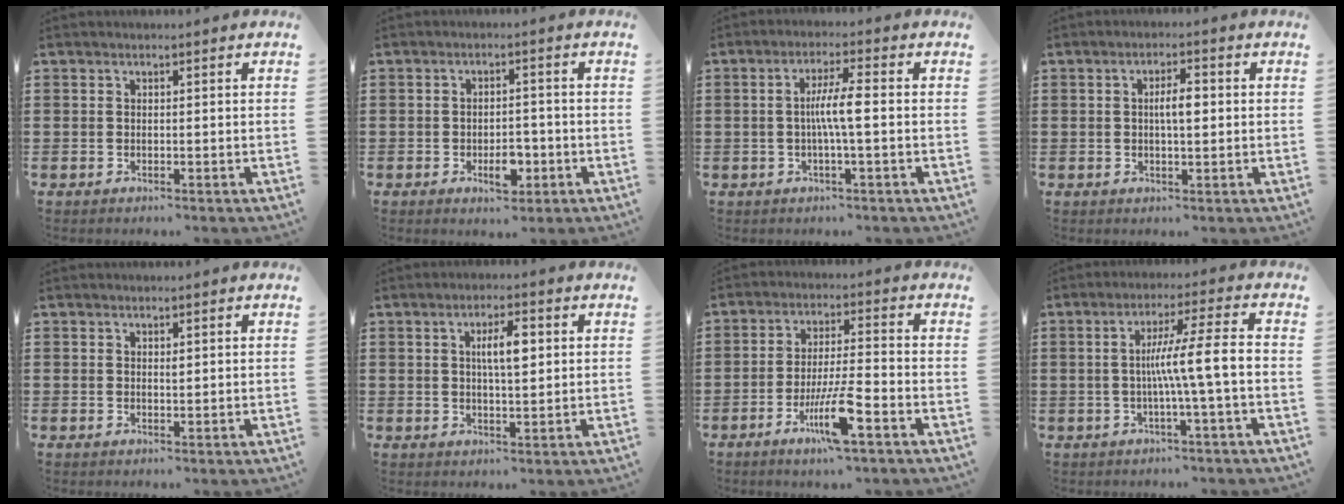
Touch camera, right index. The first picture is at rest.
{"total": 4.7, "force": [-1.8, 2.3, 3.7], "torque": [-0.050, 0.003, -0.031]}
{"total": 5.0, "force": [-0.4, 0.3, 4.9], "torque": [-0.088, 0.000, -0.012]}
{"total": 3.8, "force": [0.3, 1.2, 3.6], "torque": [-0.069, 0.005, 0.003]}
{"total": 0.8, "force": [0.3, 0.4, 0.6], "torque": [-0.004, -0.002, 0.004]}
{"total": 5.0, "force": [1.1, 1.4, 4.7], "torque": [-0.086, 0.007, 0.014]}
{"total": 8.2, "force": [-4.2, 0.9, 7.0], "torque": [-0.145, -0.009, -0.080]}
{"total": 7.4, "force": [-1.3, -0.6, 7.2], "torque": [-0.129, -0.003, -0.031]}